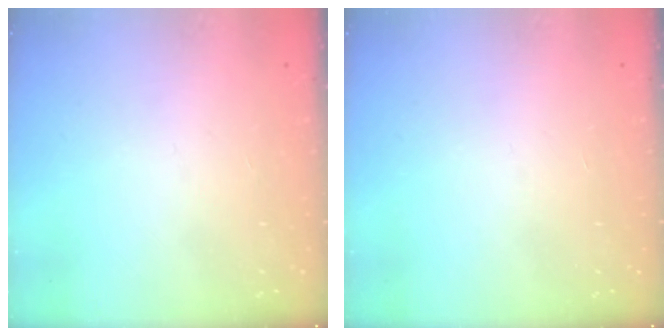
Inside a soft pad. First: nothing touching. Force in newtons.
{"total": 0.0}